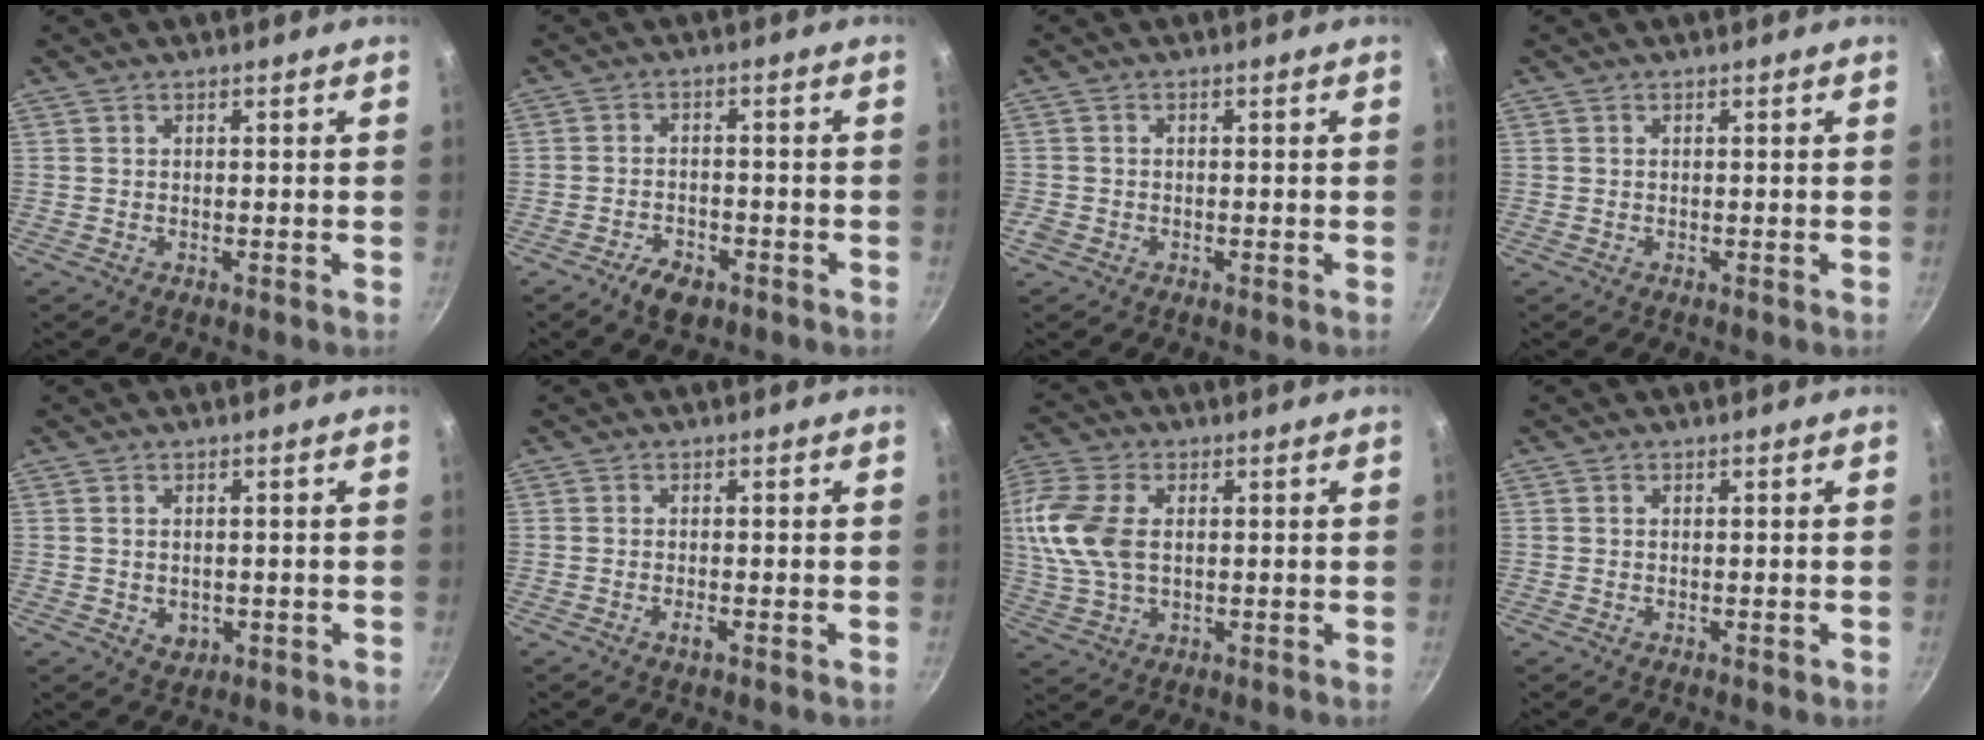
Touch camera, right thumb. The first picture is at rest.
{"total": 5.4, "force": [-3.4, 2.9, 2.9], "torque": [-0.047, 0.024, -0.053]}
{"total": 2.0, "force": [-1.0, 1.6, 0.7], "torque": [-0.014, 0.001, -0.020]}
{"total": 0.0}
{"total": 2.9, "force": [0.0, 2.2, 1.8], "torque": [-0.027, -0.004, 0.004]}
{"total": 1.3, "force": [-0.6, 0.4, 1.1], "torque": [-0.026, 0.001, -0.013]}
{"total": 12.4, "force": [1.6, 7.9, 9.4], "torque": [-0.196, 0.008, 0.026]}
{"total": 0.6, "force": [0.0, 0.5, 0.4], "torque": [-0.001, 0.003, 0.000]}